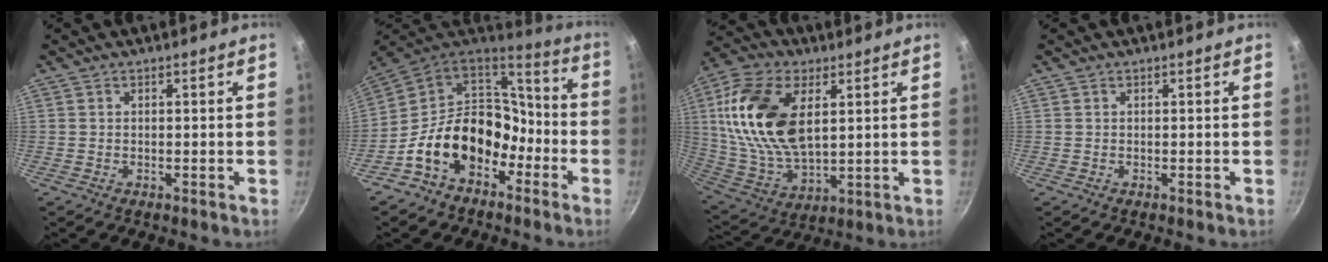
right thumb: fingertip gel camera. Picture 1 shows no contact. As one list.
[{"total": 18.6, "force": [-6.9, 13.4, 10.9], "torque": [-0.146, 0.076, -0.127]}, {"total": 20.7, "force": [5.2, 11.6, 16.3], "torque": [-0.309, -0.011, 0.106]}, {"total": 0.0}]